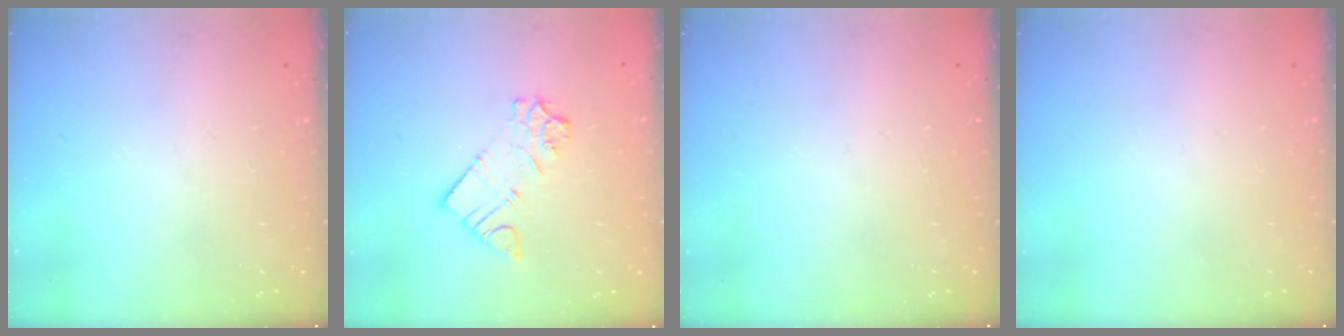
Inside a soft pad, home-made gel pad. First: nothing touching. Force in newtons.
{"total": 7.6, "press": 7.5, "slide": 0.5}
{"total": 0.0}
{"total": 0.0}